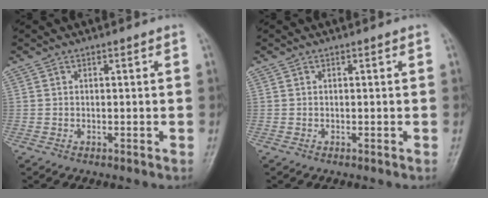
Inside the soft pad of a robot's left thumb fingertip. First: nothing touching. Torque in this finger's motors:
{"motor_torque": [-0.01, 0.01, -0.07, -0.08, 0.00]}